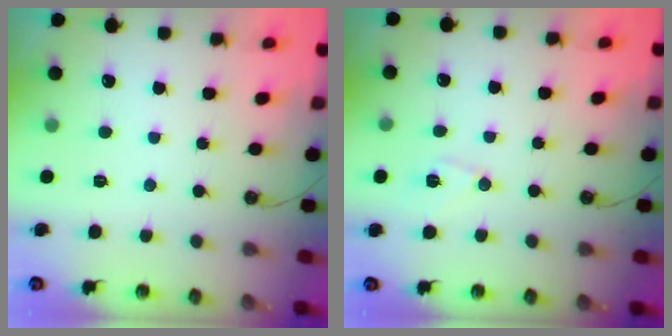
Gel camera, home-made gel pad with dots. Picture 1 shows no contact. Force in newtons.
{"total": 6.8, "press": 6.6, "slide": 1.7}